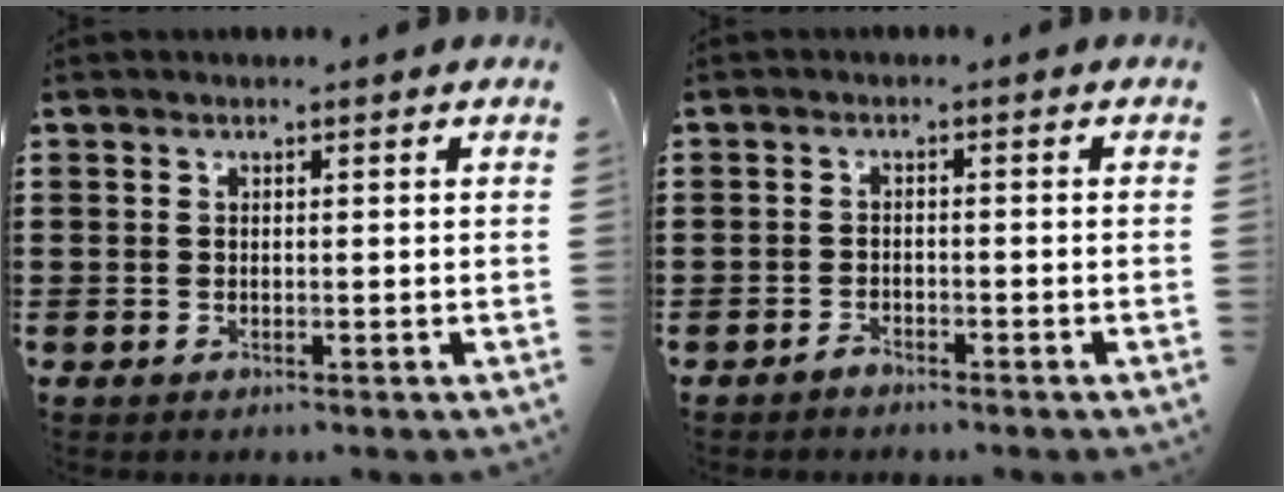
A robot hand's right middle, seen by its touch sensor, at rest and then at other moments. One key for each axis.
{"total": 1.5, "fx": -1.4, "fy": 0.4, "fz": 0.3, "tx": -0.011, "ty": -0.001, "tz": -0.028}